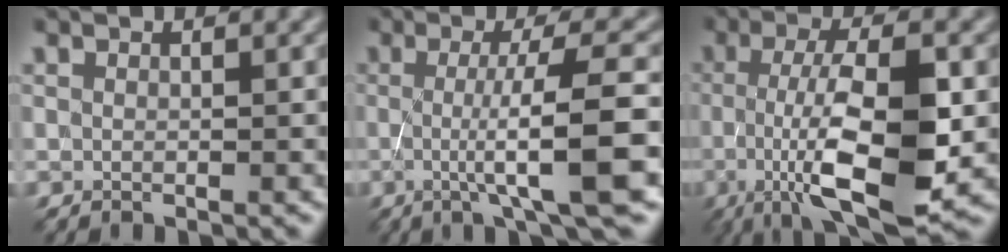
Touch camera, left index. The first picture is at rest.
{"total": 7.9, "force": [-1.1, 1.3, 7.7], "torque": [-0.116, 0.000, -0.018]}
{"total": 10.5, "force": [-3.0, 3.0, 9.6], "torque": [-0.176, -0.002, -0.050]}